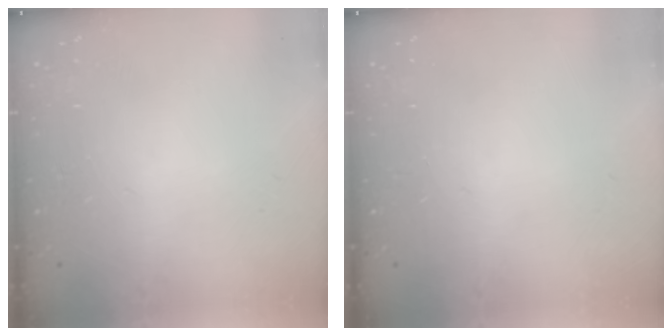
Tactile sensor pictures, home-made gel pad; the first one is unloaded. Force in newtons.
{"total": 0.0}